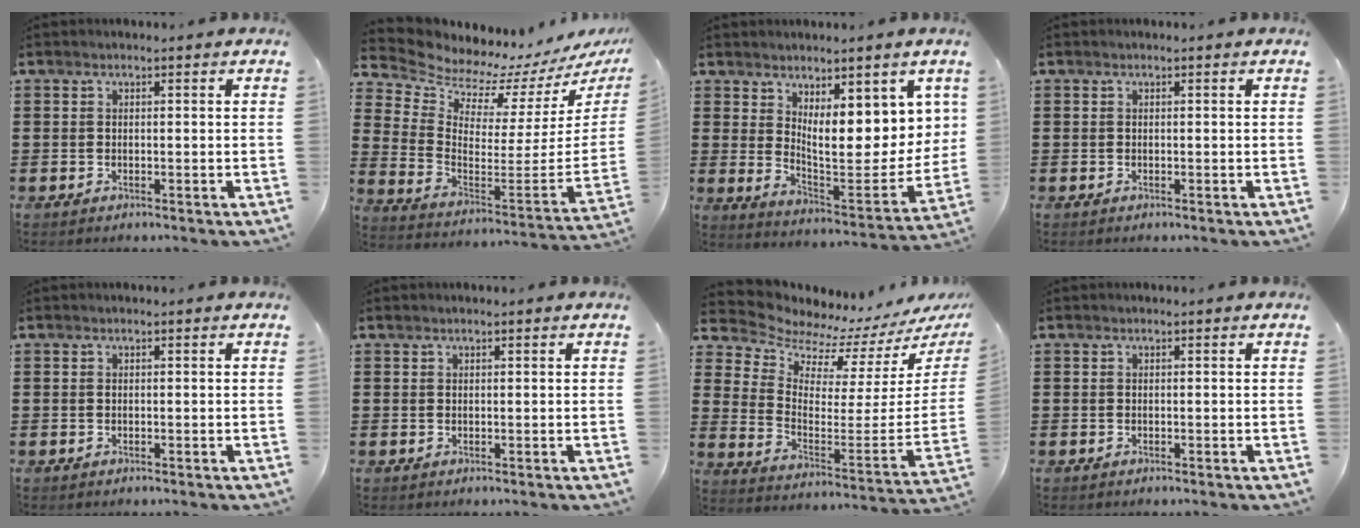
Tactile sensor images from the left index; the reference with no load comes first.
{"total": 5.6, "force": [5.6, 0.8, 0.1], "torque": [-0.036, -0.079, 0.091]}
{"total": 7.7, "force": [4.4, 2.5, 5.8], "torque": [-0.105, -0.048, 0.075]}
{"total": 0.0}
{"total": 0.0}
{"total": 0.6, "force": [0.4, 0.4, 0.0], "torque": [-0.001, 0.003, 0.008]}
{"total": 6.0, "force": [5.8, 1.3, 0.3], "torque": [-0.042, -0.075, 0.097]}
{"total": 0.0}